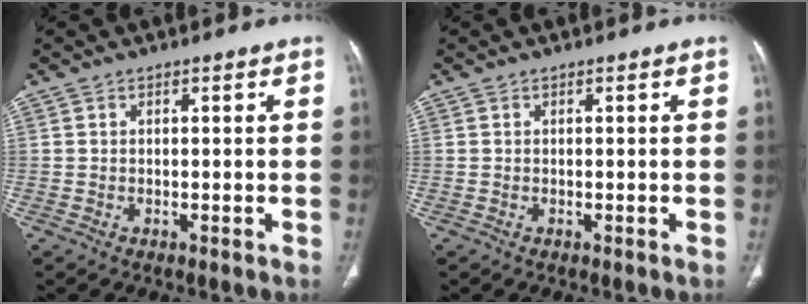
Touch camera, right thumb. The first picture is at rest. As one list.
[{"total": 0.0}]